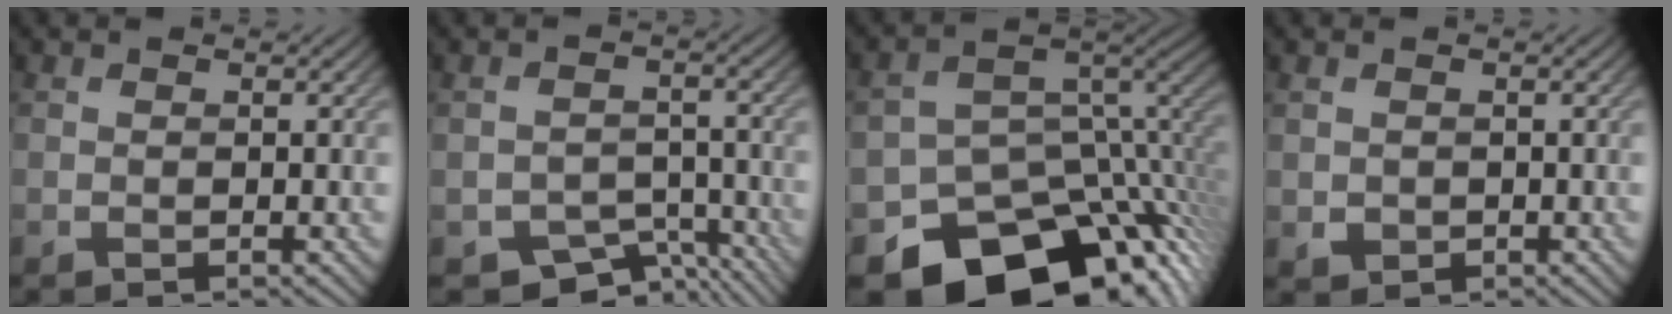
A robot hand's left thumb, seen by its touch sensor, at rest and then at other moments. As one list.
[{"total": 5.8, "force": [-4.2, 3.3, 2.4], "torque": [-0.030, -0.016, -0.063]}, {"total": 15.3, "force": [-9.6, 9.4, 7.4], "torque": [-0.122, -0.037, -0.134]}, {"total": 1.2, "force": [0.1, 1.1, 0.4], "torque": [-0.014, -0.008, 0.006]}]